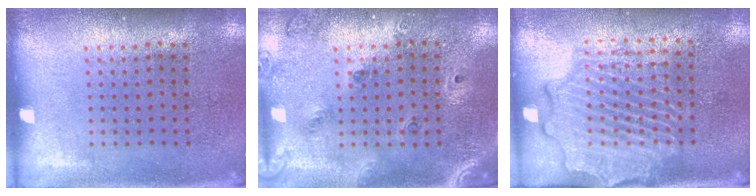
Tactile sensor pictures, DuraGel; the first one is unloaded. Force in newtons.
{"total": 1.6, "press": 1.4, "slide": 0.8}
{"total": 2.5, "press": 2.3, "slide": 0.8}